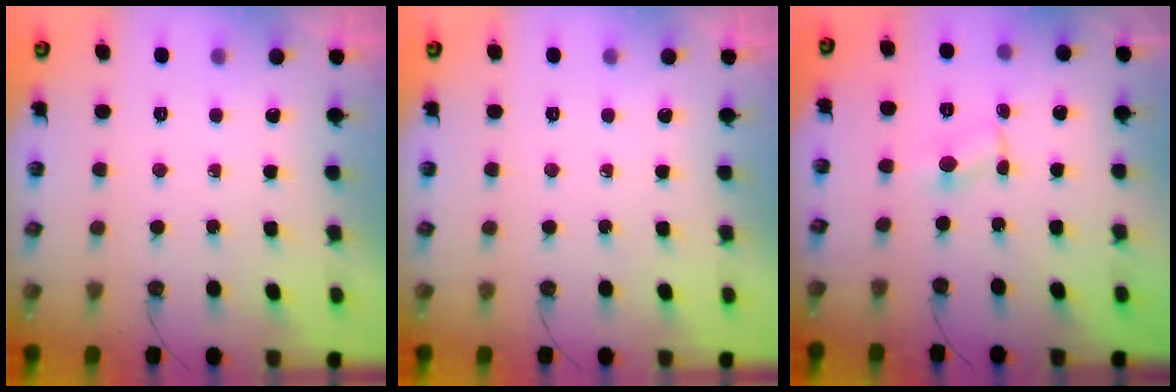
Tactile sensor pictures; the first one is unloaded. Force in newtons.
{"total": 0.0}
{"total": 1.8, "press": 1.8, "slide": 0.2}